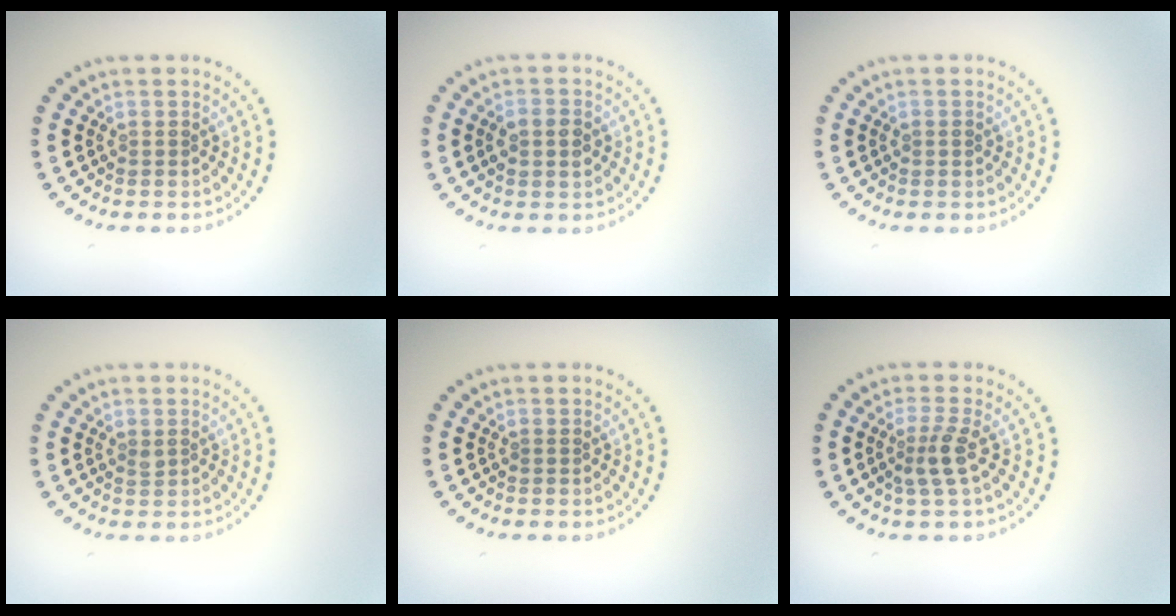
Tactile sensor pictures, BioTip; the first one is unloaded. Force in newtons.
{"total": 2.7, "press": 2.7, "slide": 0.0}
{"total": 0.6, "press": 0.6, "slide": 0.0}
{"total": 0.6, "press": 0.5, "slide": 0.3}
{"total": 0.0}
{"total": 2.3, "press": 1.7, "slide": 1.5}